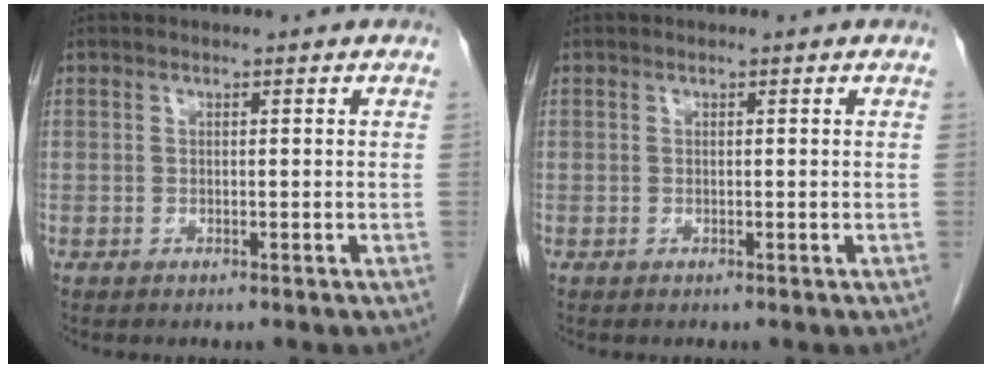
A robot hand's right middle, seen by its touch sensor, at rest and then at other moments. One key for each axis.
{"total": 0.0}